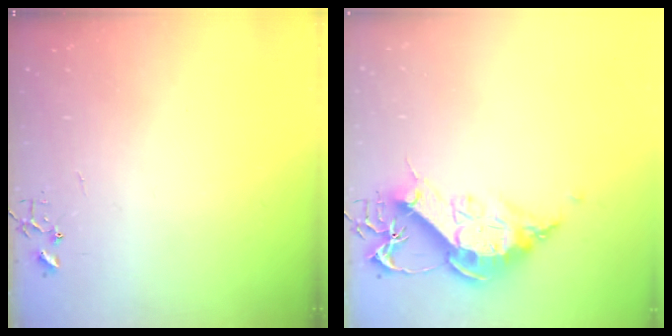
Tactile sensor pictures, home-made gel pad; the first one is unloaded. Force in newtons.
{"total": 12.9, "press": 12.8, "slide": 1.3}